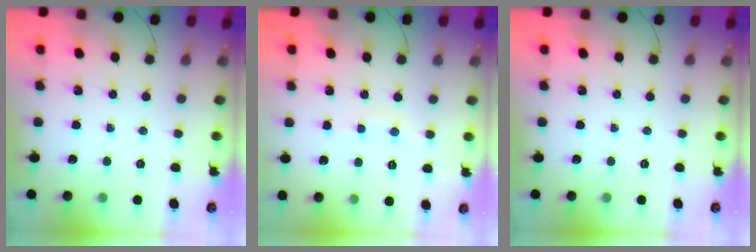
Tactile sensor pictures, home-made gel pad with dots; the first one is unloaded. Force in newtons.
{"total": 3.8, "press": 3.5, "slide": 1.3}
{"total": 0.0}